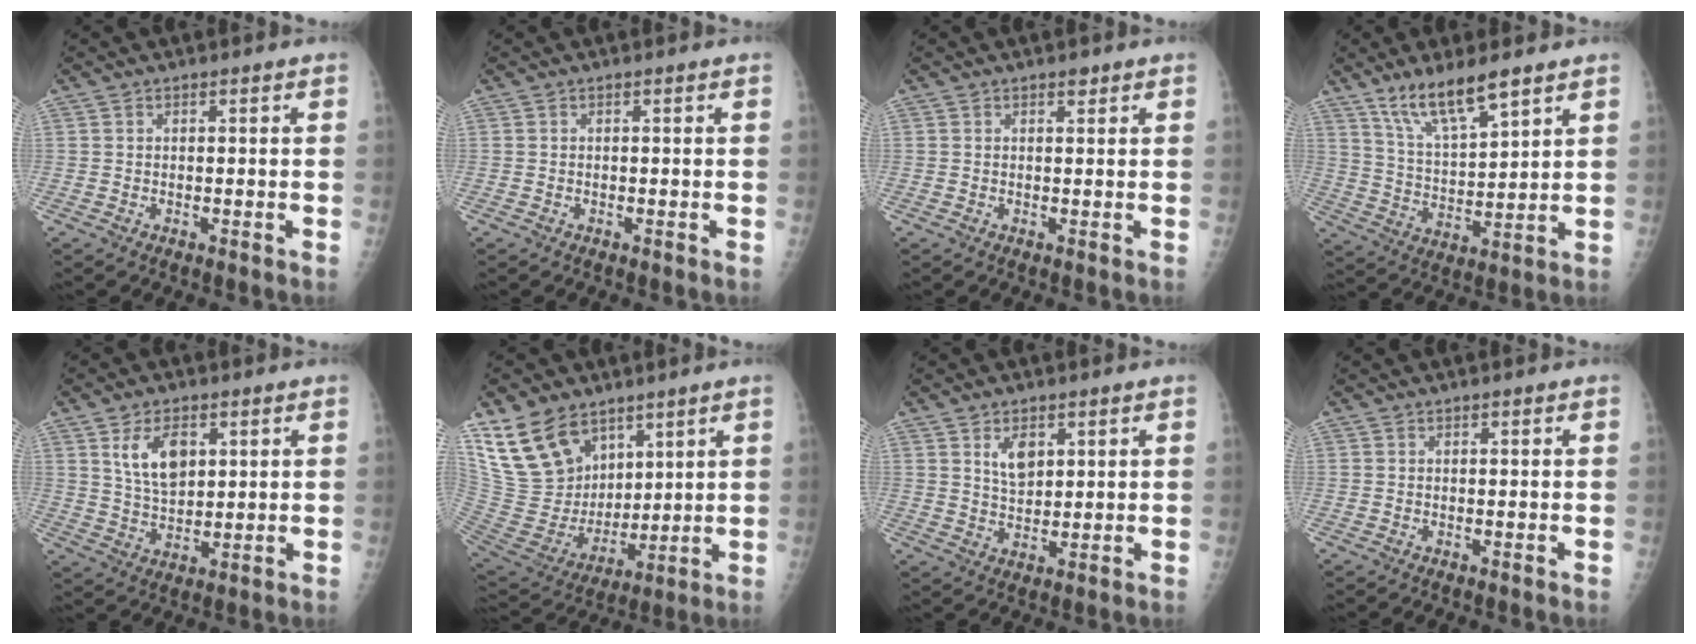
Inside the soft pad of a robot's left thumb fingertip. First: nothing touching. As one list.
[{"total": 0.0}, {"total": 1.2, "force": [0.8, 0.6, 0.6], "torque": [-0.002, -0.004, 0.009]}, {"total": 11.4, "force": [8.0, 2.9, 7.6], "torque": [-0.130, -0.045, 0.160]}, {"total": 8.4, "force": [3.3, 4.9, 5.9], "torque": [-0.088, -0.017, 0.068]}, {"total": 17.9, "force": [11.1, 11.4, 8.2], "torque": [-0.125, -0.043, 0.232]}, {"total": 5.1, "force": [2.4, 3.1, 3.3], "torque": [-0.039, -0.020, 0.046]}, {"total": 0.0}]